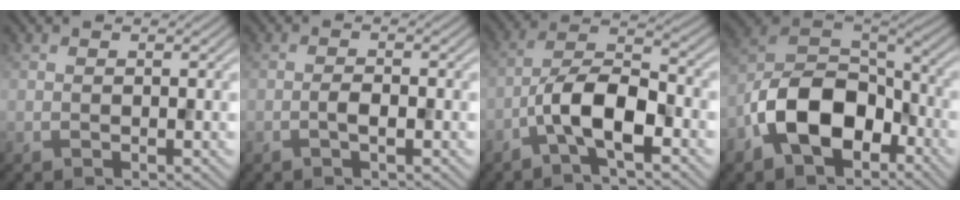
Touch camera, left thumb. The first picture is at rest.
{"total": 1.6, "force": [-0.7, 0.4, 1.4], "torque": [-0.027, 0.004, -0.016]}
{"total": 7.9, "force": [-3.6, 2.7, 6.4], "torque": [-0.117, 0.016, -0.080]}
{"total": 12.4, "force": [-5.6, 7.5, 8.2], "torque": [-0.171, -0.006, -0.126]}